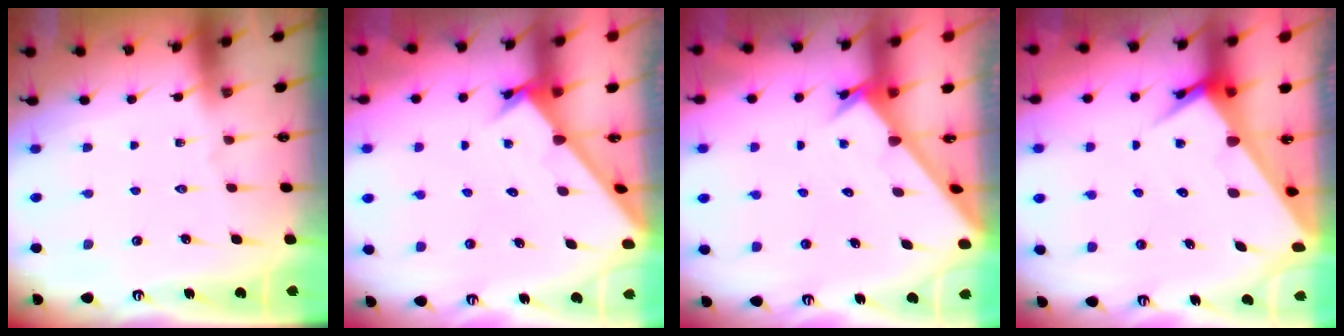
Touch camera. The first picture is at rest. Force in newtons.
{"total": 2.3, "press": 2.3, "slide": 0.0}
{"total": 2.4, "press": 2.4, "slide": 0.2}
{"total": 5.4, "press": 5.4, "slide": 0.5}